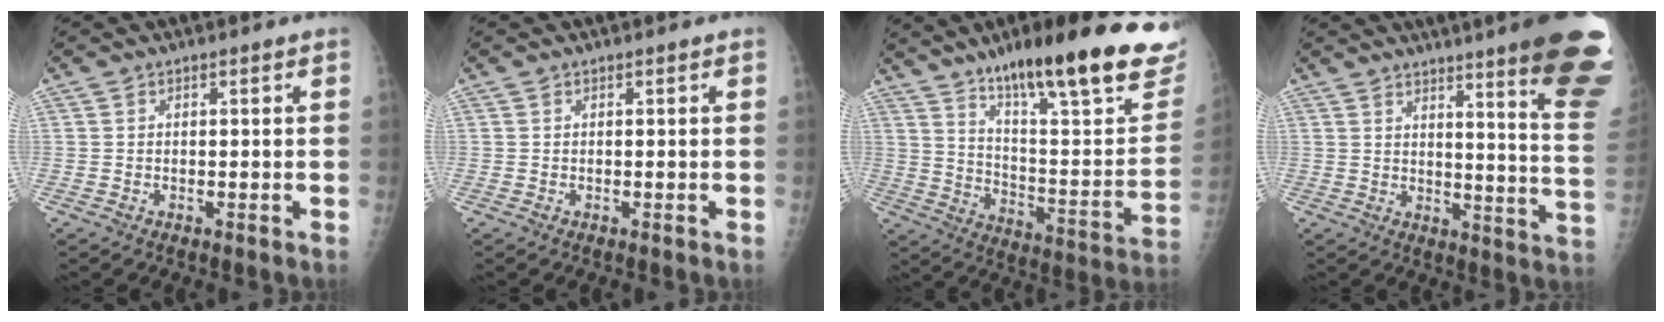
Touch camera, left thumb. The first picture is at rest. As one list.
[{"total": 0.0}, {"total": 30.4, "force": [19.5, 6.4, 22.4], "torque": [-0.289, -0.064, 0.297]}, {"total": 21.6, "force": [14.9, 1.5, 15.6], "torque": [-0.169, -0.098, 0.180]}]